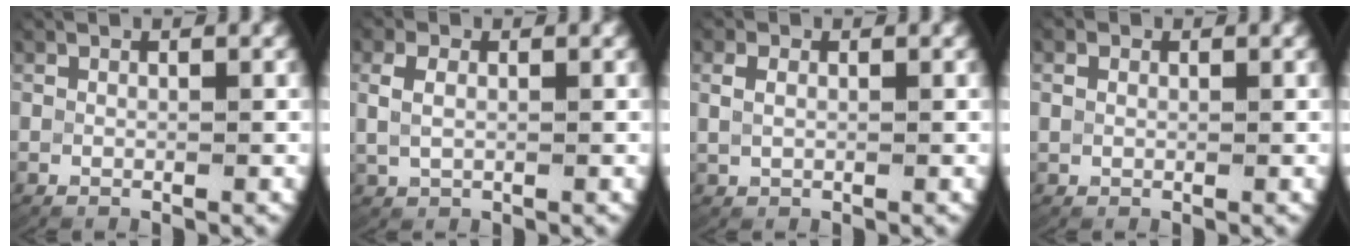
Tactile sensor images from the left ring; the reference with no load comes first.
{"total": 2.7, "force": [0.6, 2.0, 1.7], "torque": [-0.049, -0.001, 0.015]}
{"total": 1.5, "force": [0.5, 1.1, 1.0], "torque": [-0.027, -0.001, 0.014]}
{"total": 1.0, "force": [0.4, 0.8, 0.6], "torque": [-0.012, -0.002, 0.013]}